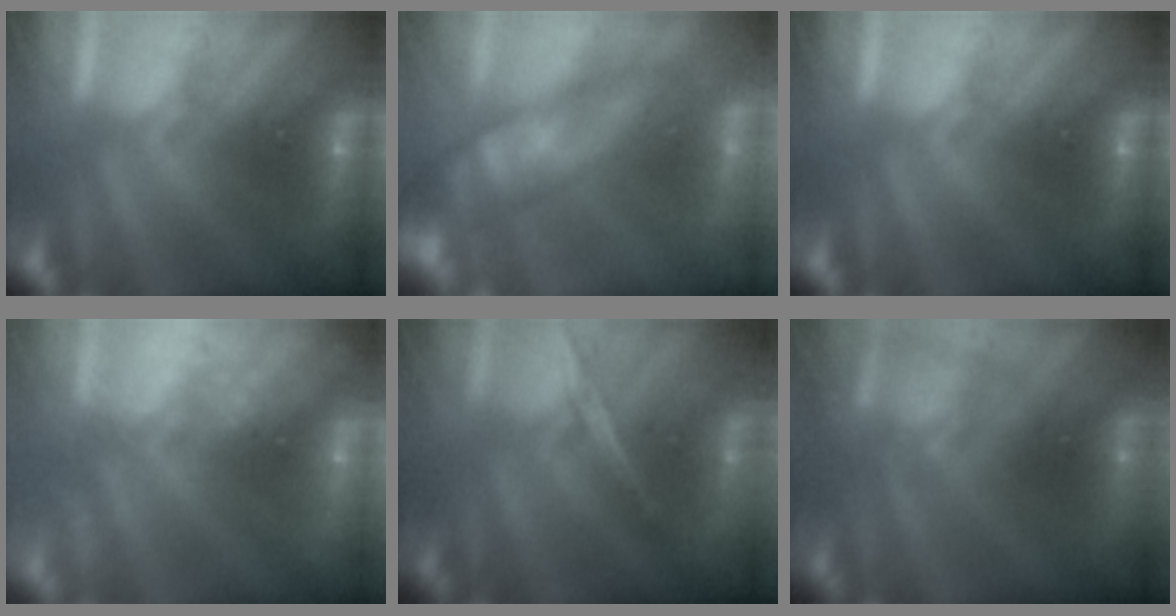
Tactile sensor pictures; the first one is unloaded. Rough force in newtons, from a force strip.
{"total": 4.5}
{"total": 0.0}
{"total": 2.3}
{"total": 1.7}
{"total": 2.1}